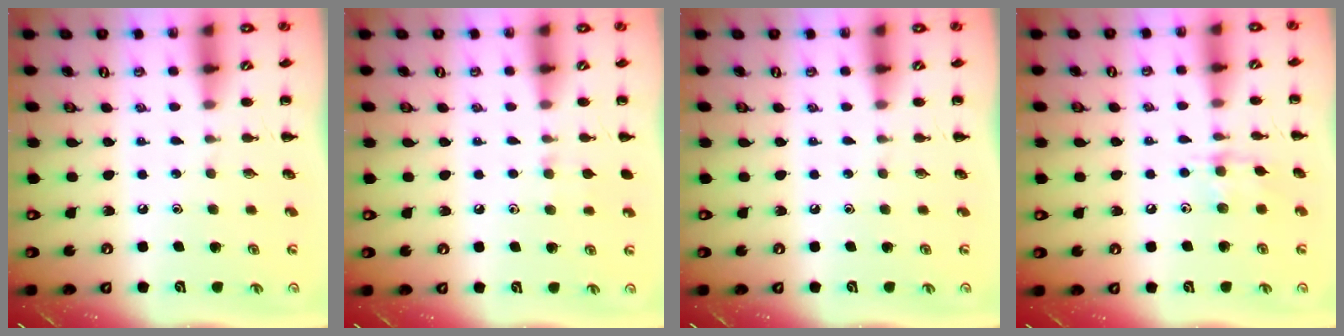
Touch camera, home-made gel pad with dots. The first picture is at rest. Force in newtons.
{"total": 5.5, "press": 5.1, "slide": 2.0}
{"total": 0.0}
{"total": 7.2, "press": 7.2, "slide": 0.6}